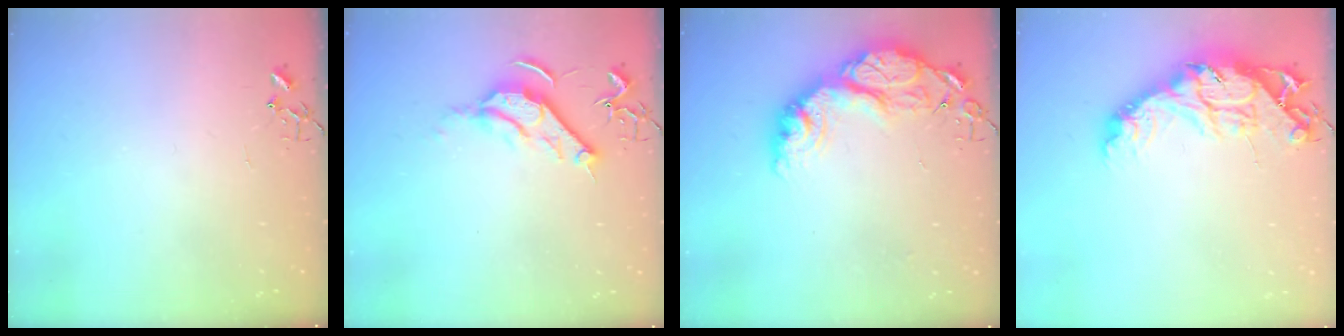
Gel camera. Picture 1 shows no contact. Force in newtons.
{"total": 10.3, "press": 10.2, "slide": 1.3}
{"total": 19.9, "press": 19.9, "slide": 1.4}
{"total": 18.3, "press": 18.3, "slide": 1.4}